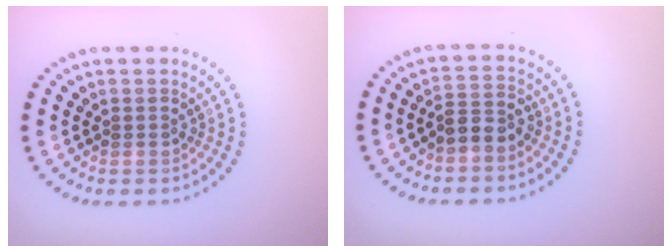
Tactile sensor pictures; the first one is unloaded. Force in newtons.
{"total": 2.4, "press": 2.2, "slide": 1.0}